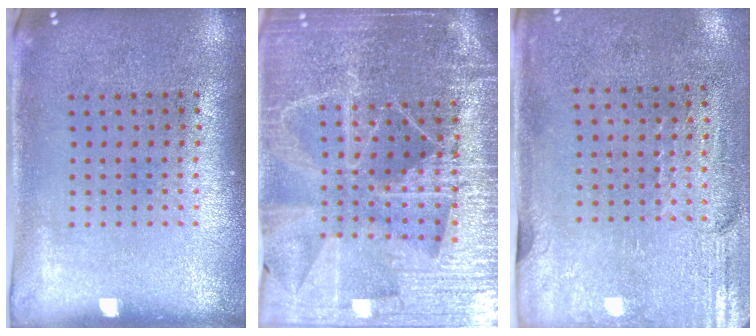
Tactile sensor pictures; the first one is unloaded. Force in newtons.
{"total": 5.4, "press": 4.8, "slide": 2.5}
{"total": 2.9, "press": 2.5, "slide": 1.5}